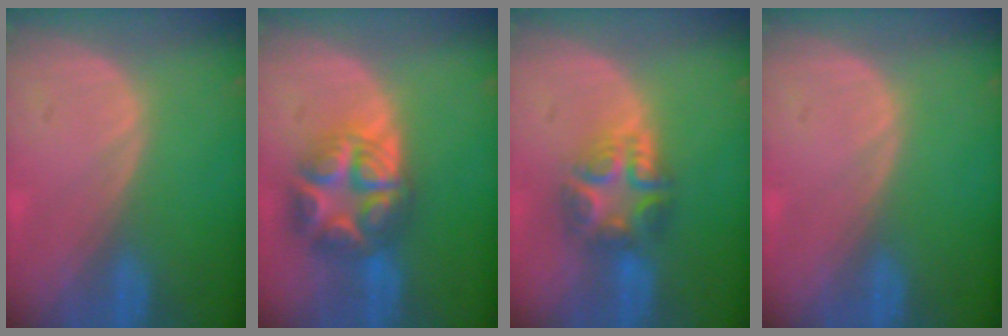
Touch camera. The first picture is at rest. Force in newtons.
{"total": 8.9, "press": 8.9, "slide": 0.5}
{"total": 7.5, "press": 6.5, "slide": 3.7}
{"total": 0.0}